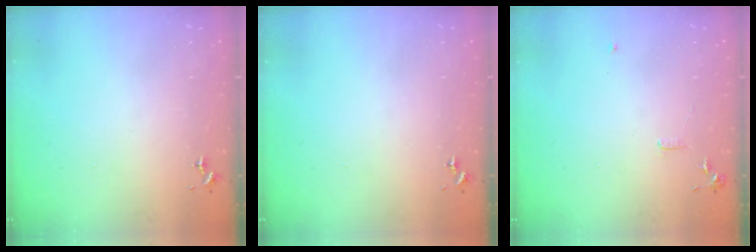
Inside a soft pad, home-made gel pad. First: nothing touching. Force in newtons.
{"total": 0.0}
{"total": 6.0, "press": 6.0, "slide": 0.7}